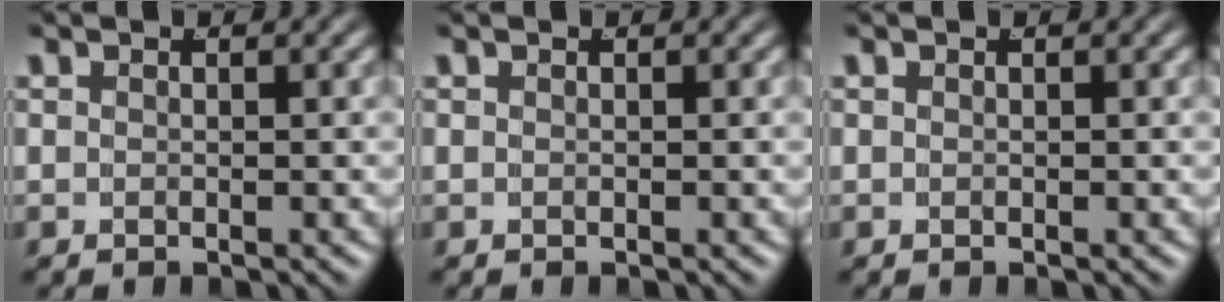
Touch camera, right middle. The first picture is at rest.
{"total": 0.0}
{"total": 0.0}